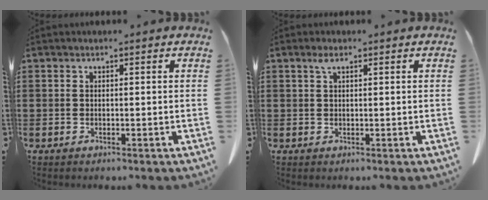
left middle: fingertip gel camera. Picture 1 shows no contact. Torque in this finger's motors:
{"motor_torque": [1.17, 0.97, 0.00, -0.01]}